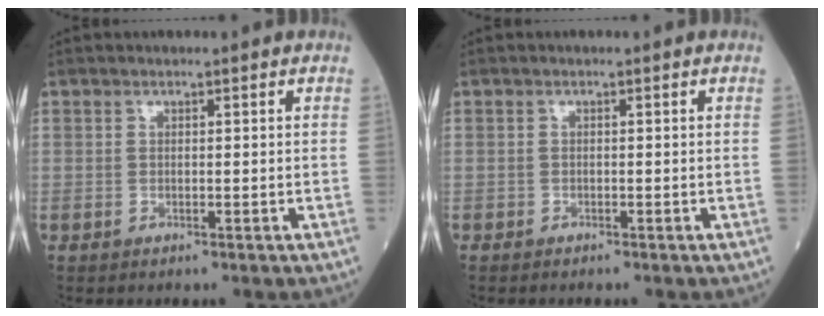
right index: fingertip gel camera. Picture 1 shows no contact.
{"total": 1.2, "force": [-0.9, 0.7, 0.5], "torque": [-0.017, -0.001, -0.013]}